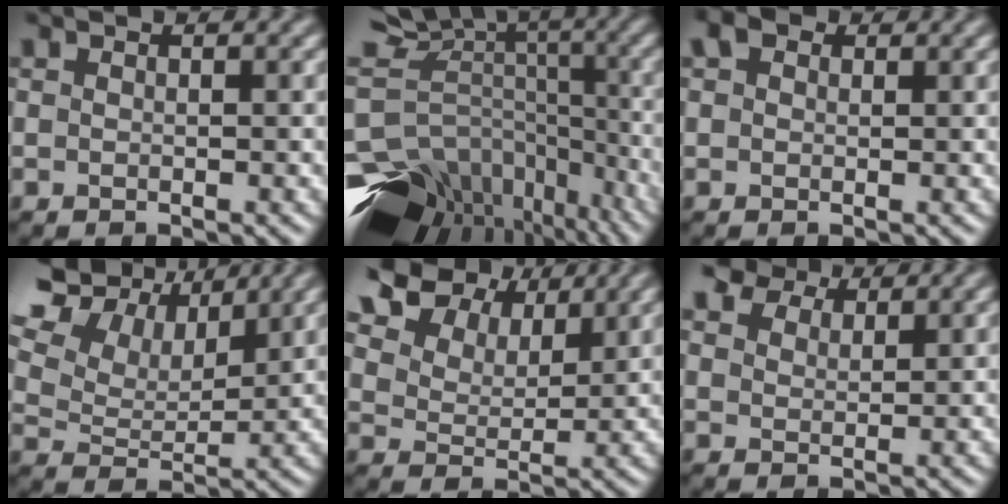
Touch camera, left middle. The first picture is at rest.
{"total": 14.5, "force": [-7.5, 9.7, 7.6], "torque": [-0.152, 0.005, -0.083]}
{"total": 1.7, "force": [0.9, 1.2, 0.7], "torque": [-0.012, 0.005, 0.008]}
{"total": 14.9, "force": [8.9, 9.2, 7.6], "torque": [-0.181, 0.041, 0.163]}
{"total": 8.7, "force": [6.4, 4.6, 3.8], "torque": [-0.097, 0.008, 0.110]}
{"total": 6.2, "force": [5.2, 2.5, 2.0], "torque": [-0.056, -0.004, 0.097]}